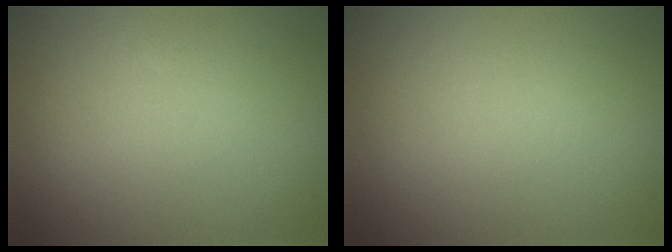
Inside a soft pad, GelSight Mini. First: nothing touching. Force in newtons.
{"total": 0.0}